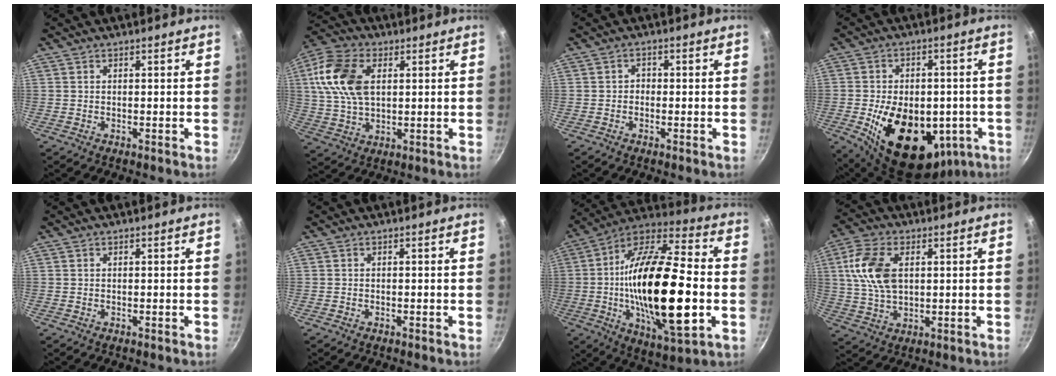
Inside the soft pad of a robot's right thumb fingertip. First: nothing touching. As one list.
[{"total": 13.9, "force": [3.2, 8.8, 10.3], "torque": [-0.189, 0.006, 0.054]}, {"total": 1.3, "force": [-0.5, 1.1, 0.5], "torque": [-0.002, 0.006, -0.011]}, {"total": 22.0, "force": [-5.4, 14.2, 15.9], "torque": [-0.223, 0.005, -0.059]}, {"total": 0.0}, {"total": 0.0}, {"total": 30.3, "force": [-3.1, 11.4, 27.9], "torque": [-0.500, 0.014, -0.057]}, {"total": 11.5, "force": [2.5, 6.9, 8.9], "torque": [-0.165, 0.002, 0.046]}]